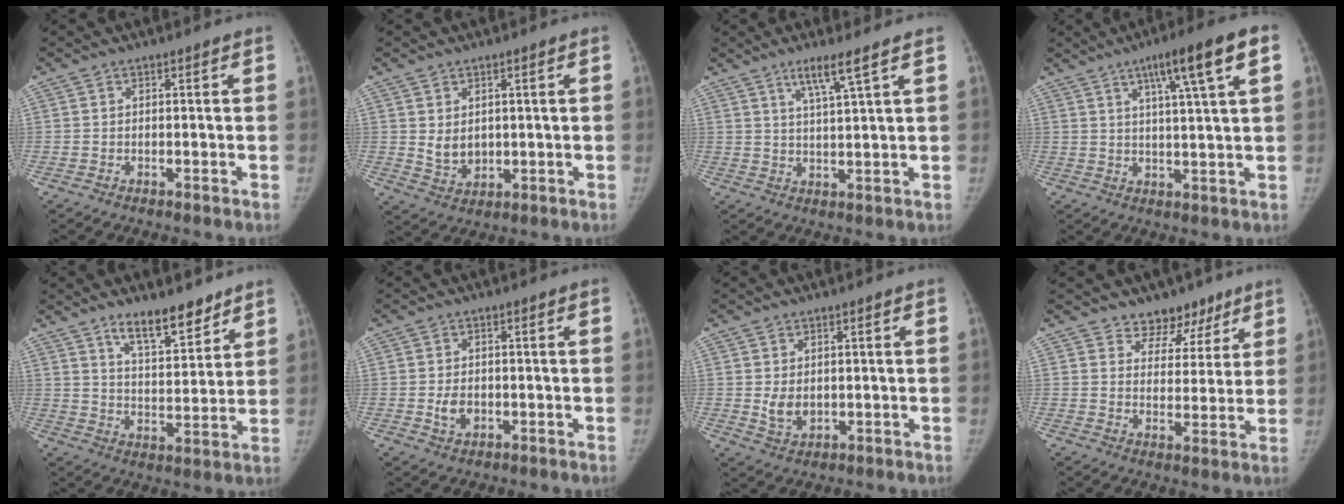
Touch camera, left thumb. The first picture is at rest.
{"total": 4.7, "force": [0.9, 3.7, 2.8], "torque": [-0.033, -0.016, 0.030]}
{"total": 5.6, "force": [3.4, -0.4, 4.5], "torque": [-0.087, -0.023, 0.068]}
{"total": 11.3, "force": [5.2, 0.7, 10.0], "torque": [-0.153, -0.002, 0.078]}
{"total": 10.9, "force": [8.0, 4.0, 6.2], "torque": [-0.072, -0.062, 0.137]}
{"total": 3.7, "force": [-0.7, 2.8, 2.4], "torque": [-0.033, 0.001, -0.007]}
{"total": 4.6, "force": [0.2, 3.4, 3.0], "torque": [-0.039, -0.010, 0.014]}
{"total": 8.2, "force": [6.0, 5.3, 1.5], "torque": [0.028, -0.036, 0.093]}